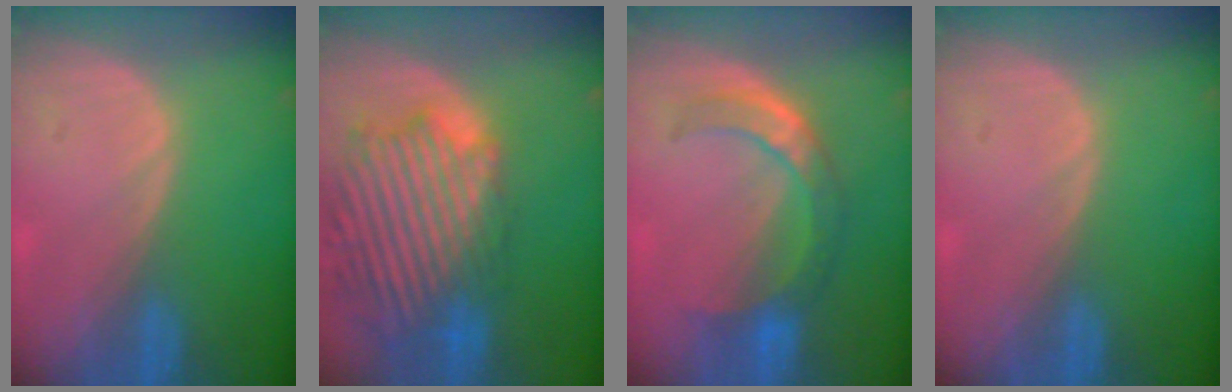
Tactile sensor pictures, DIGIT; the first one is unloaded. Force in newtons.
{"total": 14.3, "press": 12.4, "slide": 7.1}
{"total": 6.8, "press": 6.6, "slide": 1.9}
{"total": 0.0}